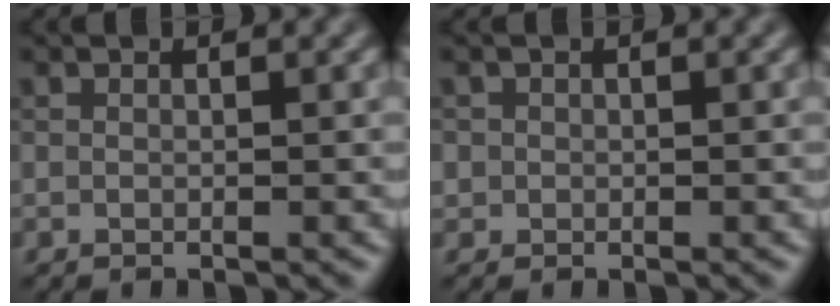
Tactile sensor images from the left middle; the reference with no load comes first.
{"total": 0.6, "force": [0.0, 0.6, 0.0], "torque": [0.008, -0.003, -0.001]}